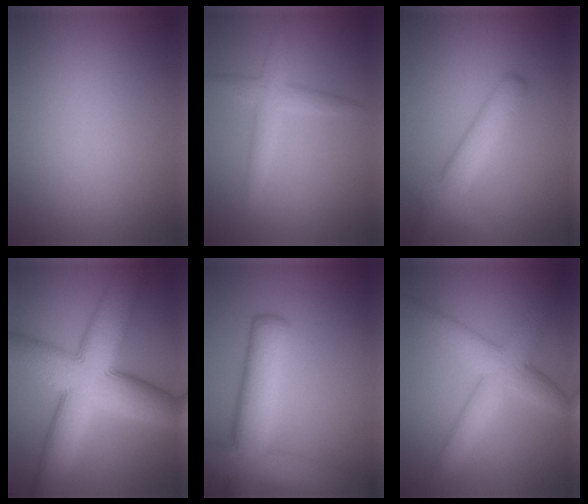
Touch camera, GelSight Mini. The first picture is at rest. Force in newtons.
{"total": 2.8, "press": 2.8, "slide": 0.0}
{"total": 4.2, "press": 4.2, "slide": 0.2}
{"total": 13.6, "press": 13.6, "slide": 0.1}
{"total": 9.6, "press": 9.6, "slide": 0.6}
{"total": 6.0, "press": 6.0, "slide": 0.1}